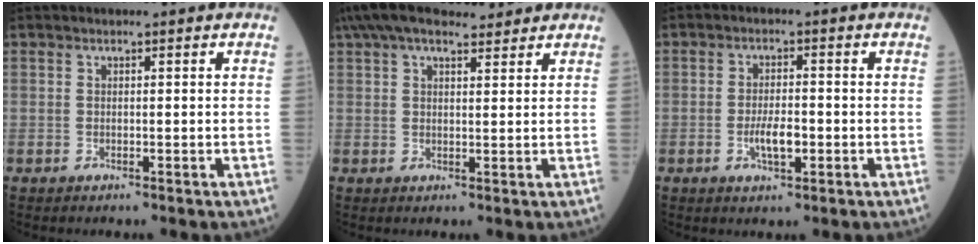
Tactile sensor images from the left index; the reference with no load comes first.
{"total": 10.8, "force": [9.0, 3.0, 5.1], "torque": [-0.092, 0.053, 0.145]}
{"total": 4.2, "force": [-1.2, 1.4, 3.7], "torque": [-0.073, 0.001, -0.021]}